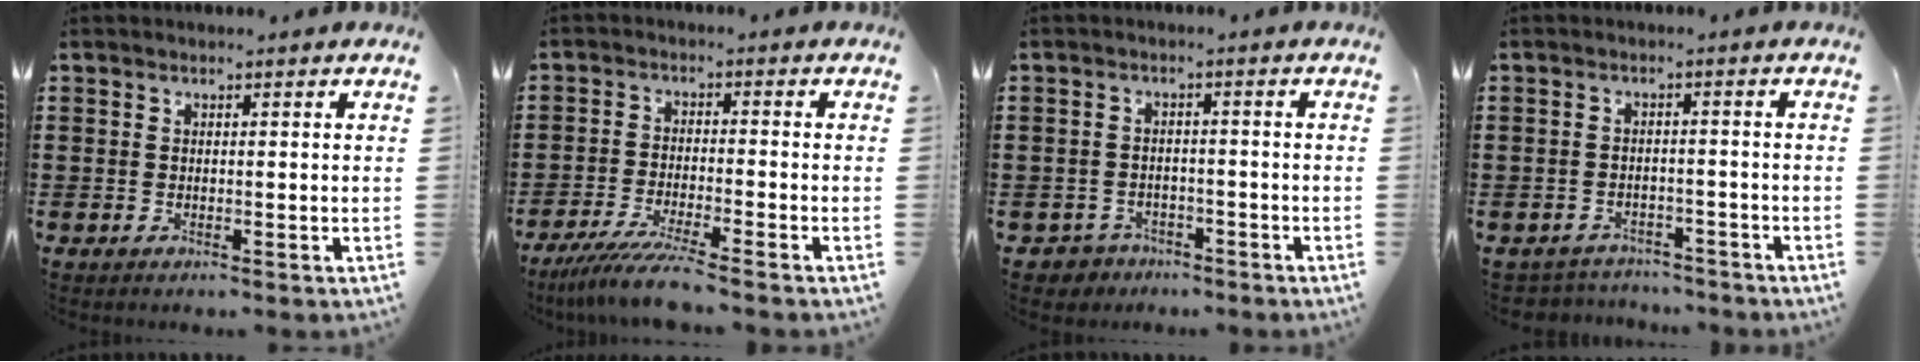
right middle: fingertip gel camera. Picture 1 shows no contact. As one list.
[{"total": 5.9, "force": [-5.1, -0.4, 3.0], "torque": [-0.067, -0.022, -0.098]}, {"total": 2.4, "force": [-2.2, 1.0, -0.1], "torque": [-0.008, 0.000, -0.050]}, {"total": 2.7, "force": [-2.6, 0.4, -0.3], "torque": [-0.005, 0.000, -0.059]}]